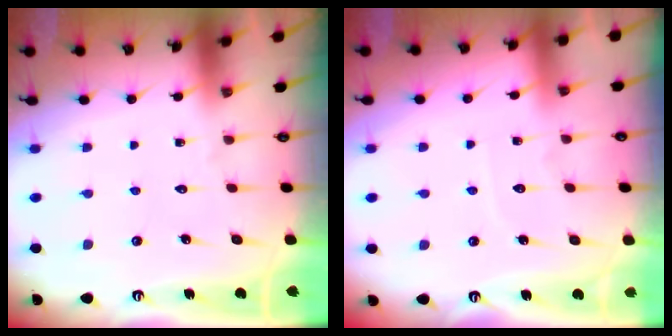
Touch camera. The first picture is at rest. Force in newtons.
{"total": 3.8, "press": 3.8, "slide": 0.3}